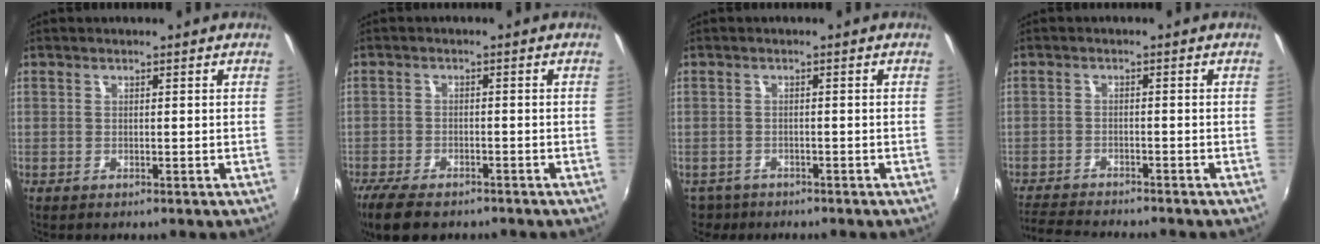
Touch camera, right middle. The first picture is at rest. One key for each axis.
{"total": 8.6, "fx": -6.7, "fy": 3.2, "fz": 4.3, "tx": -0.111, "ty": -0.027, "tz": -0.119}
{"total": 3.7, "fx": -2.6, "fy": 2.5, "fz": 0.6, "tx": -0.024, "ty": -0.006, "tz": -0.044}
{"total": 7.7, "fx": -7.3, "fy": 1.0, "fz": 2.2, "tx": -0.068, "ty": -0.015, "tz": -0.125}